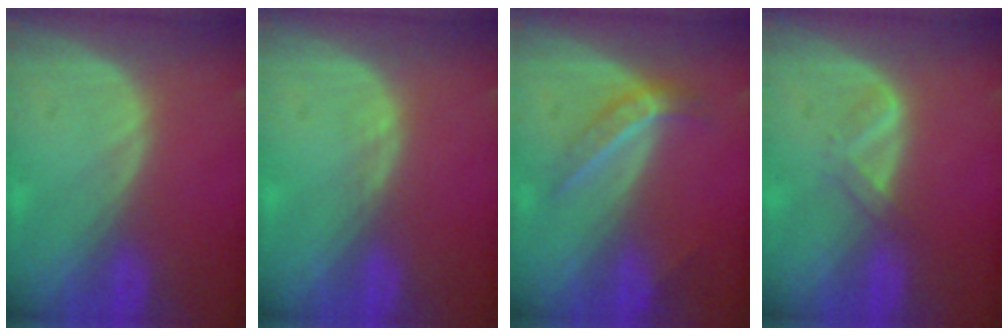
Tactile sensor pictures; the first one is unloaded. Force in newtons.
{"total": 0.8, "press": 0.6, "slide": 0.5}
{"total": 4.5, "press": 4.0, "slide": 2.2}
{"total": 2.1, "press": 2.1, "slide": 0.2}